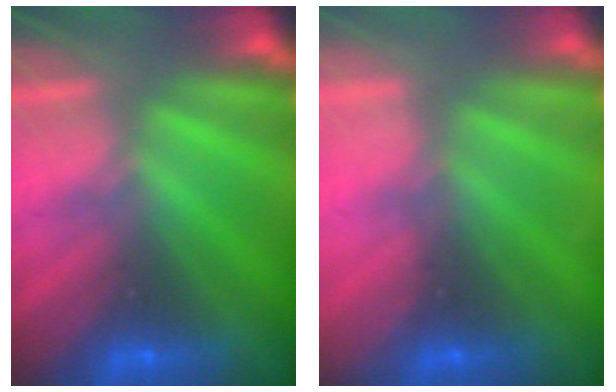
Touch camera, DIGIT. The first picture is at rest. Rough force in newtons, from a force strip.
{"total": 2.3}